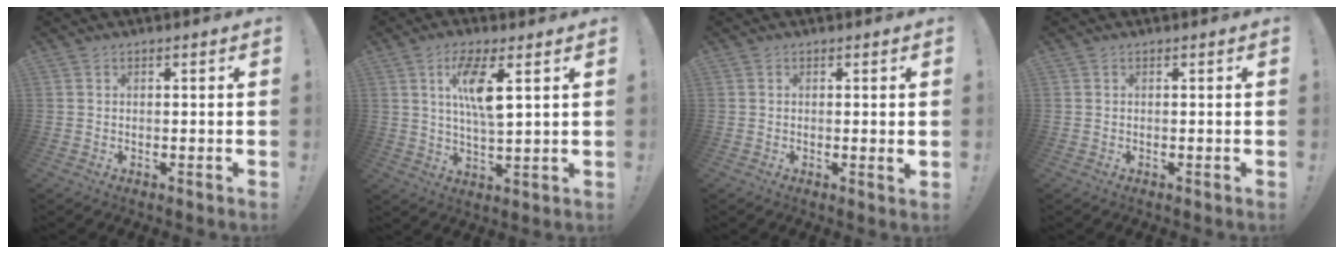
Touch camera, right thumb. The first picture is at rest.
{"total": 10.0, "force": [3.8, 2.9, 8.8], "torque": [-0.157, -0.007, 0.063]}
{"total": 1.8, "force": [0.5, -0.2, 1.7], "torque": [-0.021, -0.006, 0.006]}
{"total": 0.0}